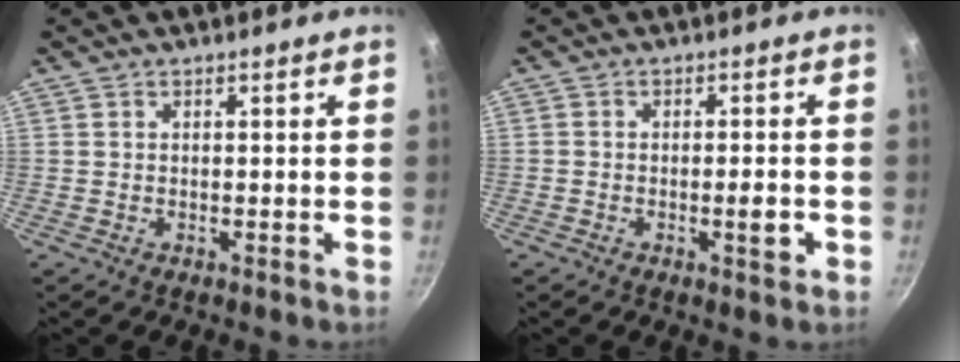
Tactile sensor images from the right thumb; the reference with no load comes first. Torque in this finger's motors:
{"motor_torque": [3.15, 1.61, 1.51, -1.27, 0.52]}